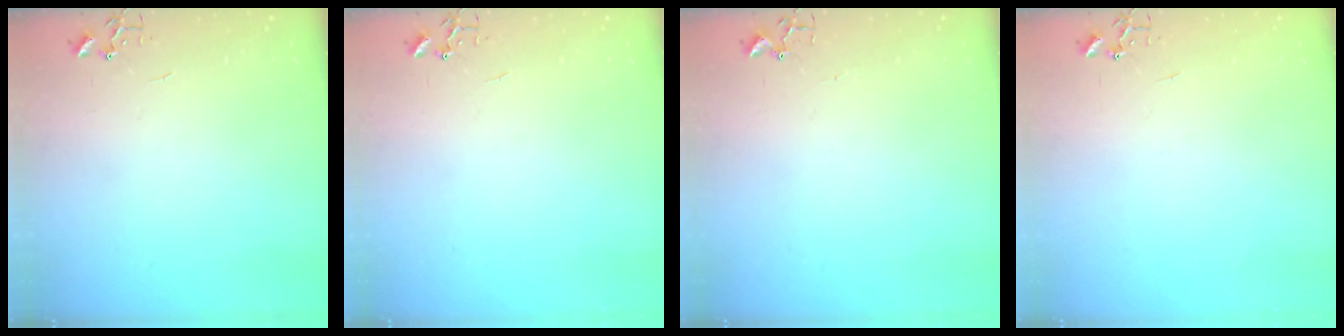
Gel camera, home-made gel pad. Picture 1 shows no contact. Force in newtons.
{"total": 0.0}
{"total": 1.8, "press": 1.8, "slide": 0.2}
{"total": 0.0}